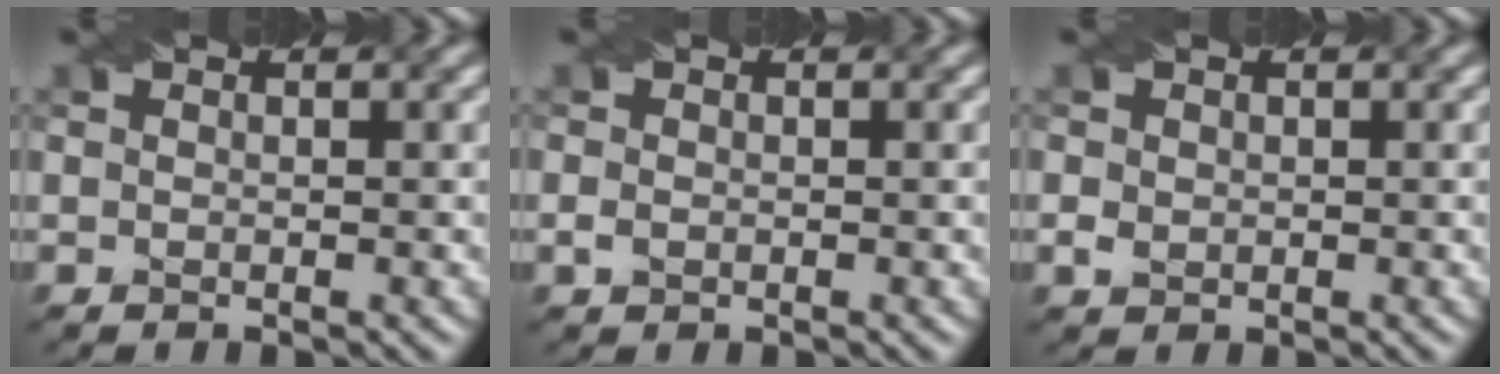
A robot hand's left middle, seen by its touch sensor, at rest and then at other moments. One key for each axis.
{"total": 0.8, "fx": -0.4, "fy": 0.6, "fz": 0.3, "tx": -0.005, "ty": -0.003, "tz": -0.011}
{"total": 1.1, "fx": -0.1, "fy": 1.0, "fz": 0.4, "tx": -0.007, "ty": -0.003, "tz": -0.001}